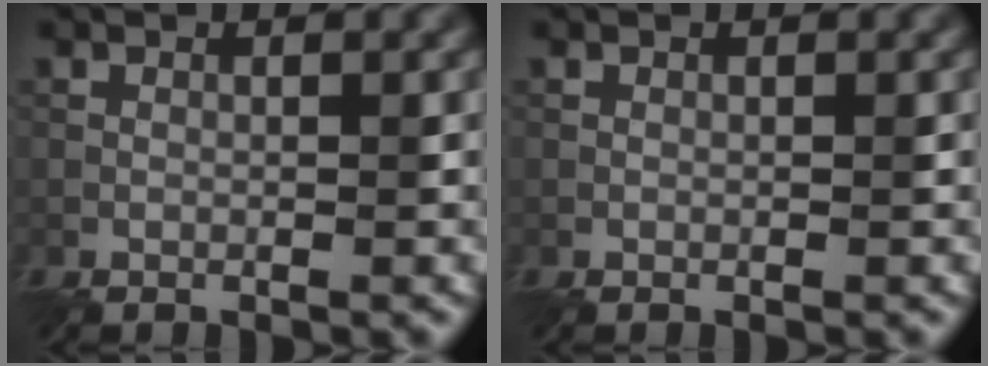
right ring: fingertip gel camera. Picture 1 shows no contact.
{"total": 0.0}